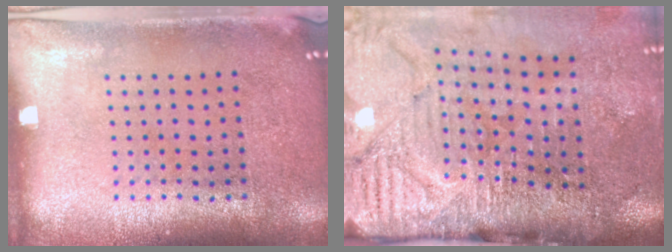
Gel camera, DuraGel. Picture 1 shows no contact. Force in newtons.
{"total": 4.9, "press": 4.1, "slide": 2.8}